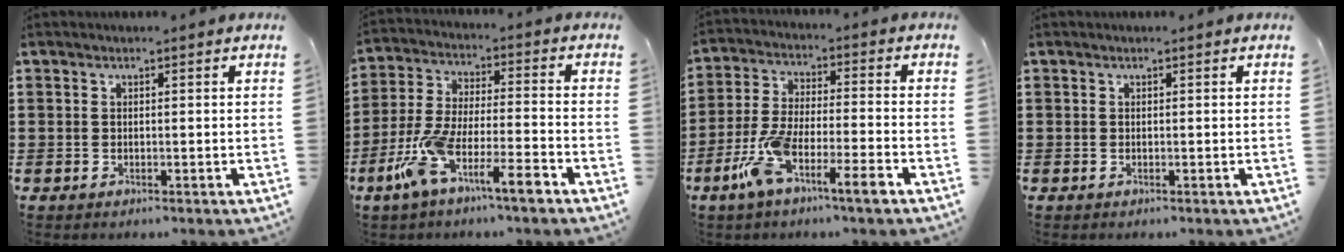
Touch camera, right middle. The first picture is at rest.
{"total": 10.2, "force": [-7.0, 1.6, 7.2], "torque": [-0.170, -0.006, -0.141]}
{"total": 9.5, "force": [-6.1, 1.5, 7.1], "torque": [-0.162, -0.004, -0.120]}
{"total": 0.0}